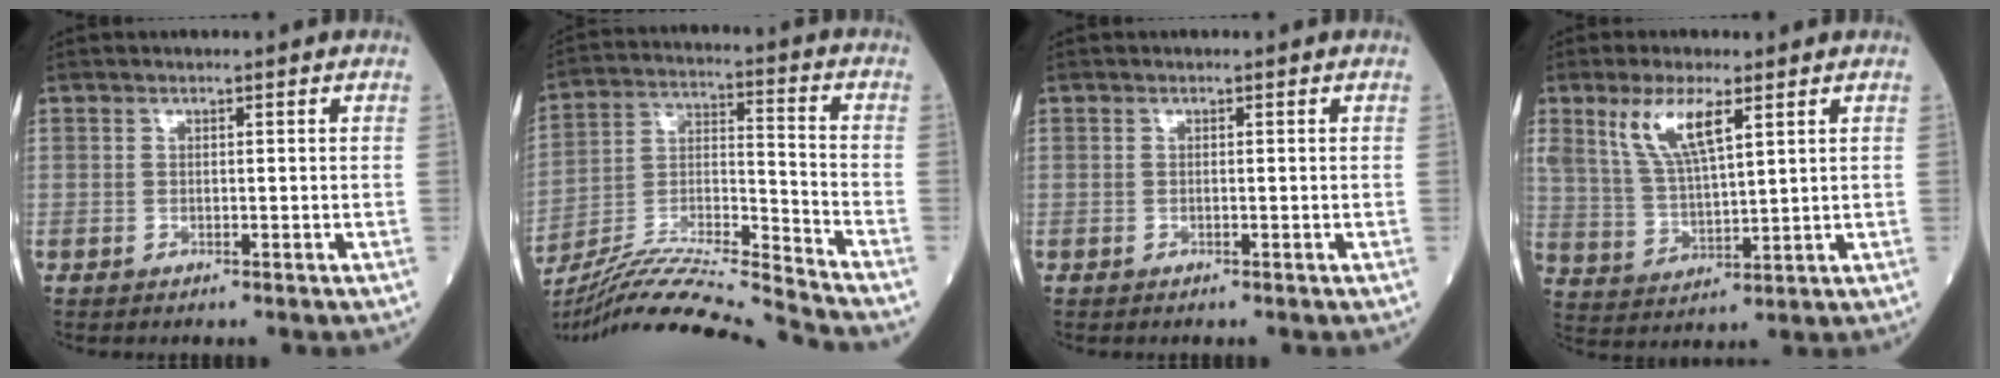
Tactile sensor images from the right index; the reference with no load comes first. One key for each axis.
{"total": 18.1, "fx": -17.1, "fy": -2.2, "fz": 5.6, "tx": -0.103, "ty": 0.006, "tz": -0.302}
{"total": 0.0}
{"total": 8.7, "fx": 4.6, "fy": 2.2, "fz": 7.1, "tx": -0.152, "ty": 0.005, "tz": 0.098}